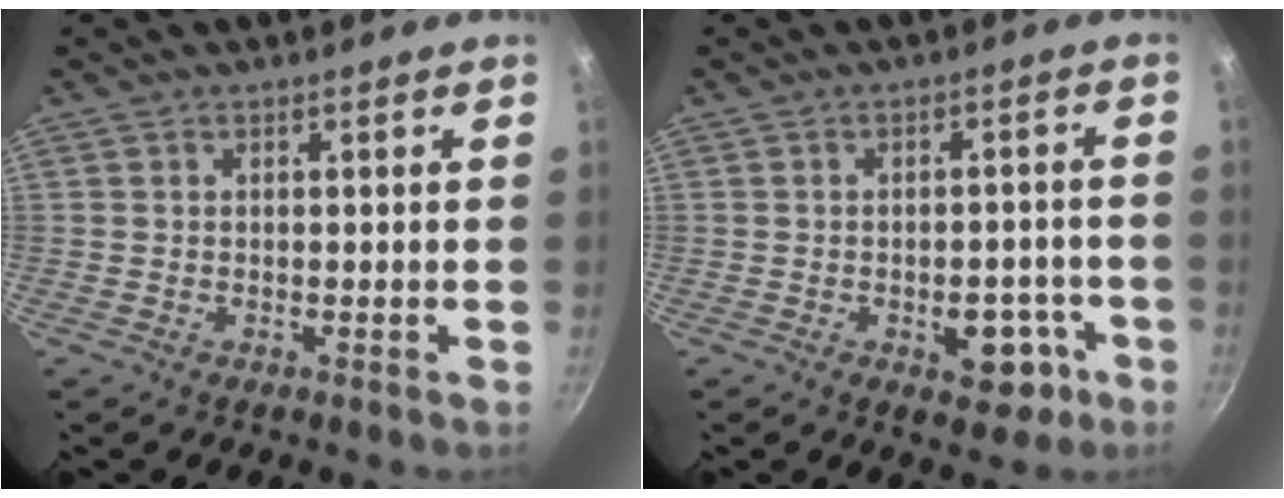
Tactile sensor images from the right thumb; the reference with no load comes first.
{"total": 7.6, "force": [-3.0, 4.6, 5.3], "torque": [-0.038, 0.021, -0.030]}